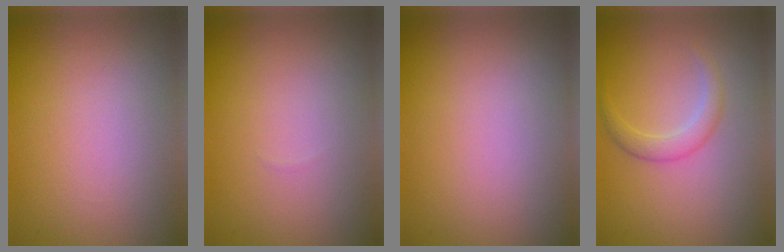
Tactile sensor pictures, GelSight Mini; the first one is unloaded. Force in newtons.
{"total": 0.0}
{"total": 0.0}
{"total": 1.9, "press": 1.9, "slide": 0.0}